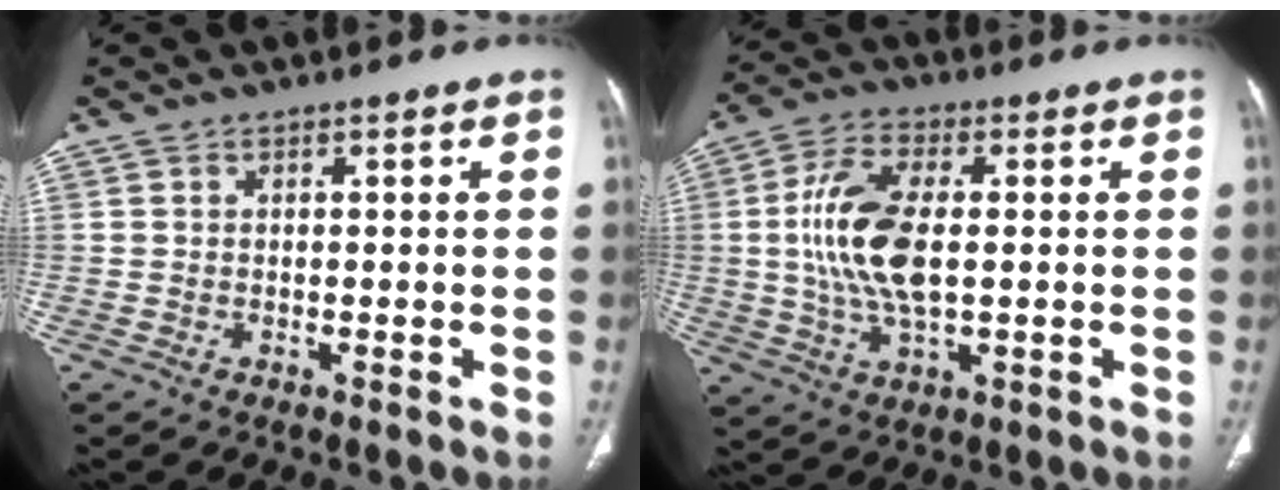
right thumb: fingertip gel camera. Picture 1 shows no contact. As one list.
[{"total": 13.2, "force": [0.7, 6.2, 11.6], "torque": [-0.240, 0.004, 0.014]}]